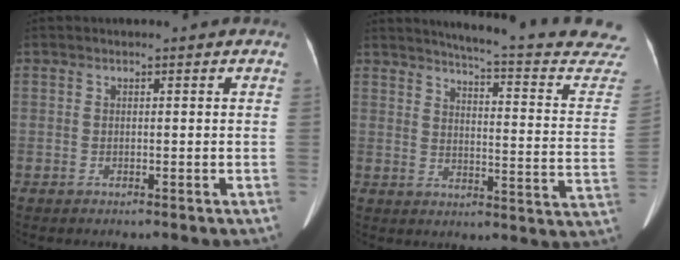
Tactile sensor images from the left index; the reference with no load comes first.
{"total": 22.6, "force": [21.1, 0.9, 8.0], "torque": [-0.100, -0.104, 0.234]}